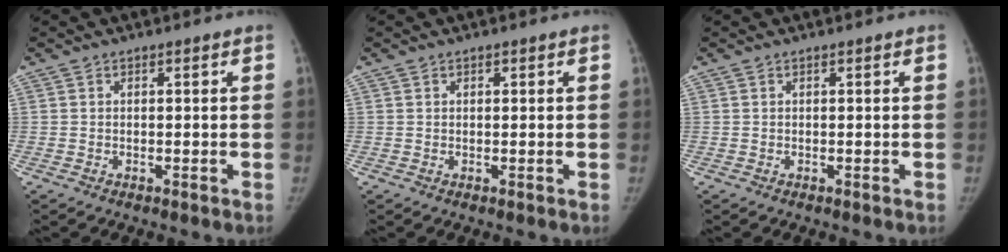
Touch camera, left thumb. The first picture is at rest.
{"total": 0.0}
{"total": 0.0}